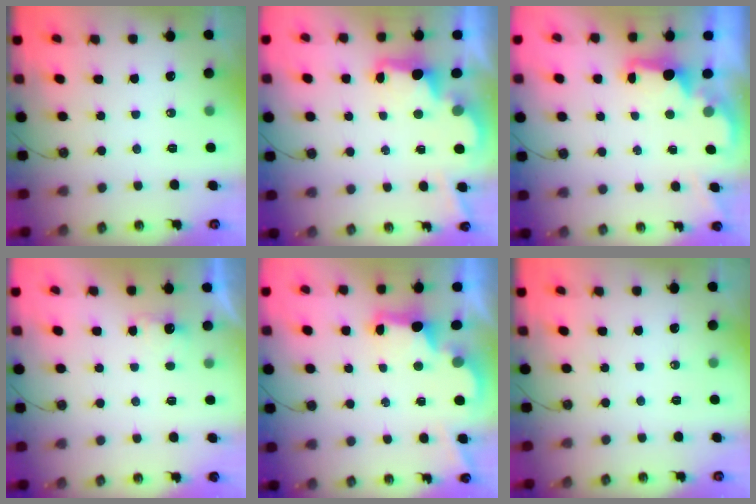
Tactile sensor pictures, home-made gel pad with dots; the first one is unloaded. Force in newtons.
{"total": 2.7, "press": 2.6, "slide": 0.8}
{"total": 2.0, "press": 1.9, "slide": 0.7}
{"total": 2.3, "press": 2.2, "slide": 0.9}
{"total": 2.8, "press": 2.7, "slide": 0.9}
{"total": 0.0}